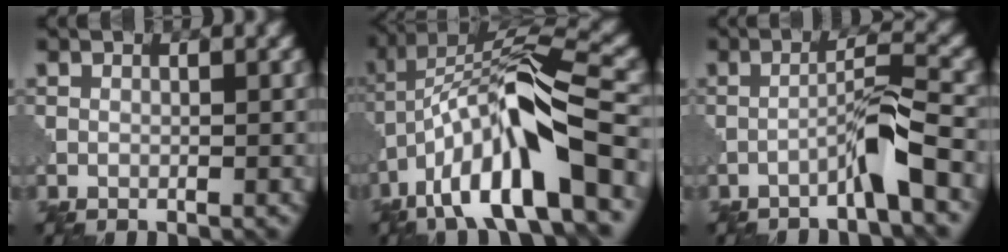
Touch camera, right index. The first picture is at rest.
{"total": 13.2, "force": [-5.5, 3.3, 11.5], "torque": [-0.207, 0.018, -0.089]}
{"total": 3.7, "force": [-2.2, -0.1, 3.0], "torque": [-0.052, 0.018, -0.050]}